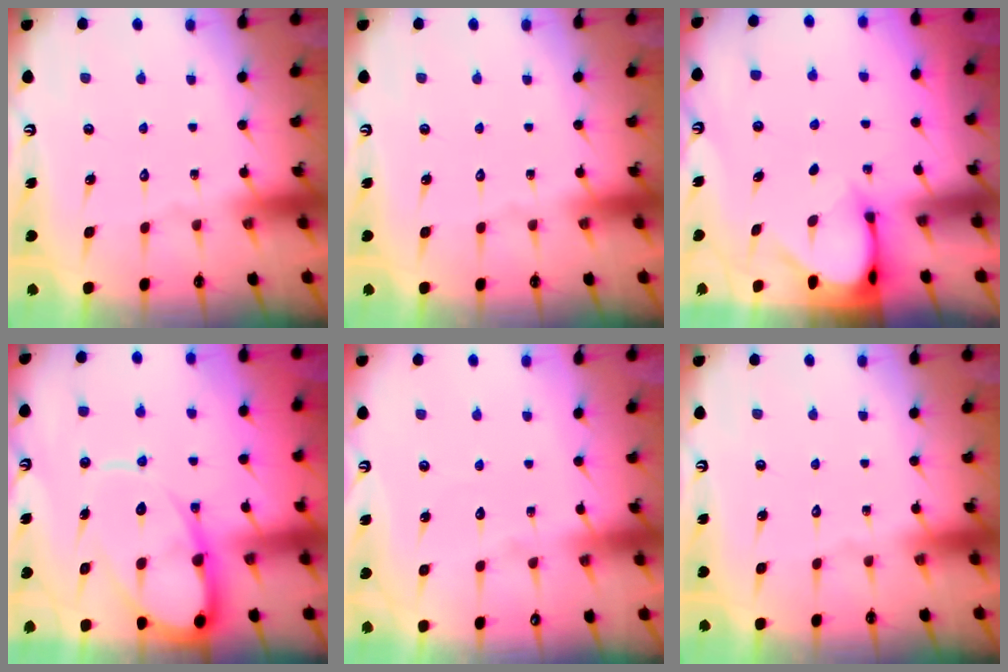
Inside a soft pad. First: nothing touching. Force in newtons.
{"total": 0.0}
{"total": 3.2, "press": 3.2, "slide": 0.3}
{"total": 12.3, "press": 12.3, "slide": 1.3}
{"total": 2.0, "press": 2.0, "slide": 0.2}
{"total": 0.0}